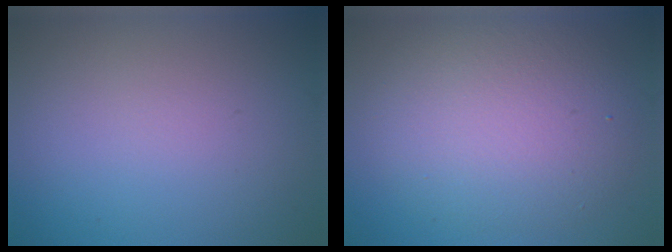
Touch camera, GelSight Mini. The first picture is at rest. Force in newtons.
{"total": 7.0, "press": 7.0, "slide": 0.4}